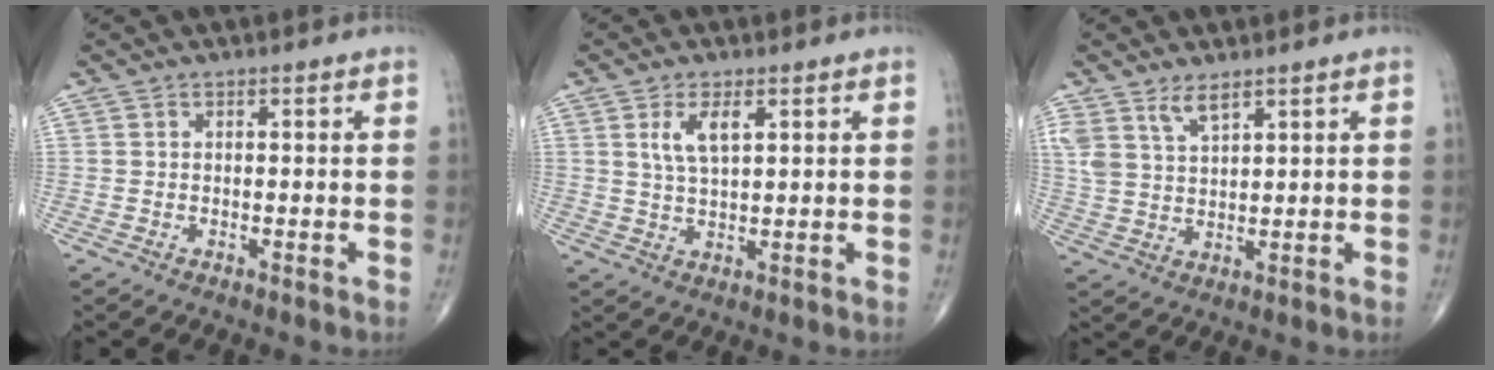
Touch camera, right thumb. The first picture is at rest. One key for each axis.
{"total": 5.1, "fx": 2.0, "fy": 2.0, "fz": 4.3, "tx": -0.080, "ty": -0.008, "tz": 0.042}
{"total": 5.0, "fx": 3.7, "fy": 1.8, "fz": 2.9, "tx": -0.054, "ty": -0.020, "tz": 0.078}